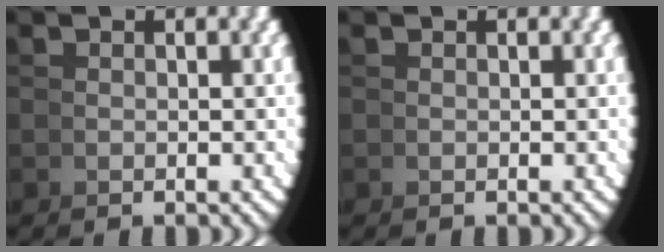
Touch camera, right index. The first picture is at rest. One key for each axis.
{"total": 0.0}